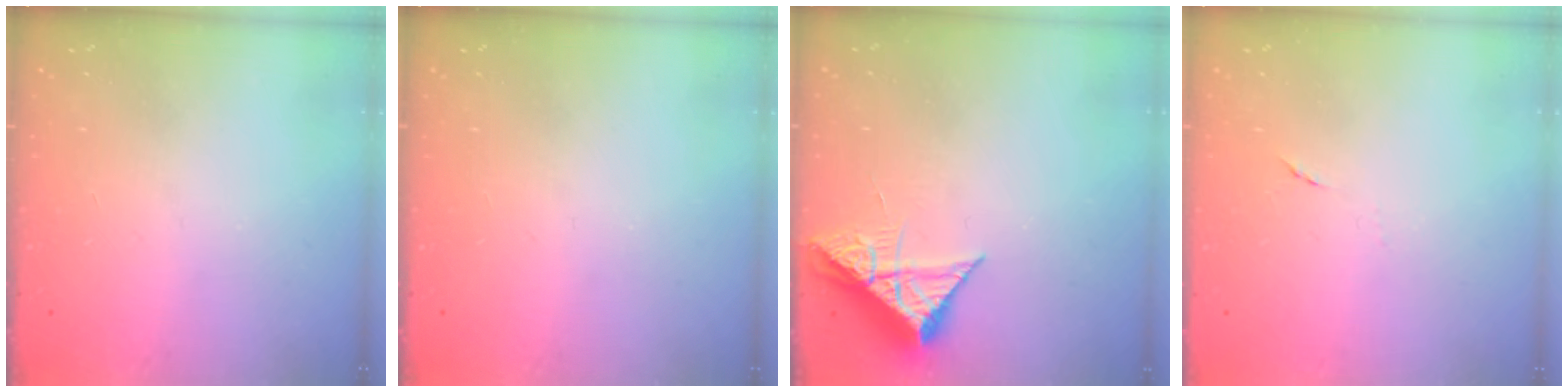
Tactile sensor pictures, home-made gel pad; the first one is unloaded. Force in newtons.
{"total": 0.0}
{"total": 7.6, "press": 7.6, "slide": 0.4}
{"total": 4.3, "press": 4.2, "slide": 1.2}